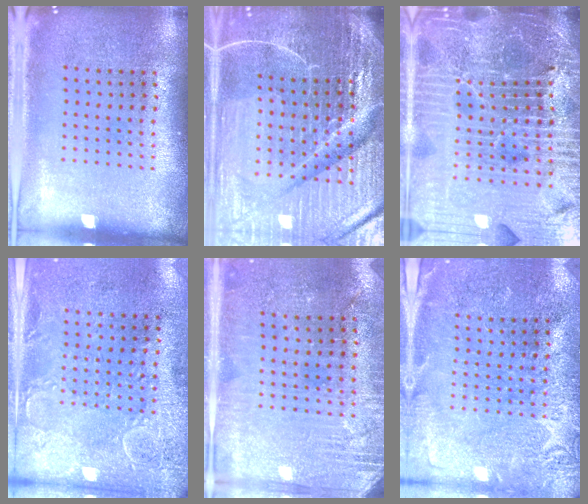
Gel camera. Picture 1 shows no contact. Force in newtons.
{"total": 6.9, "press": 6.0, "slide": 3.4}
{"total": 7.2, "press": 6.3, "slide": 3.6}
{"total": 2.9, "press": 2.3, "slide": 1.8}
{"total": 2.8, "press": 2.7, "slide": 0.7}
{"total": 2.7, "press": 2.7, "slide": 0.2}